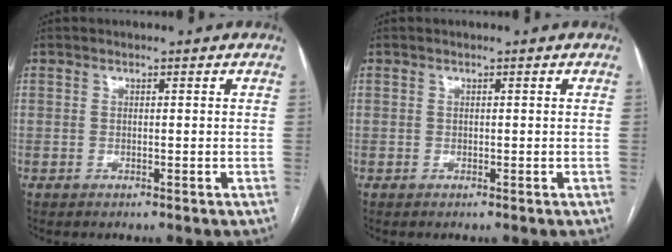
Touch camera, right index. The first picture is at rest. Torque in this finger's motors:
{"motor_torque": [0.05, 0.09, -0.04, 0.00]}